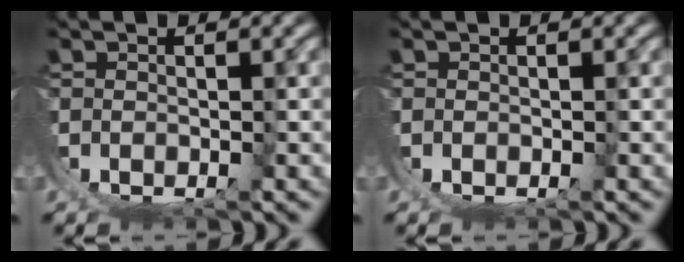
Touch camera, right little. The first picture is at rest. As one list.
[{"total": 0.0}]